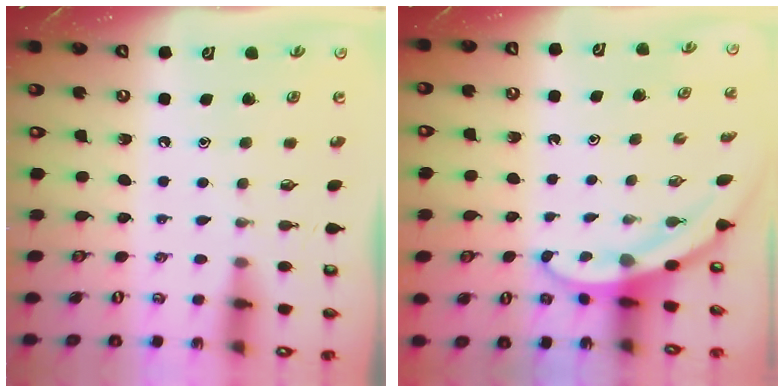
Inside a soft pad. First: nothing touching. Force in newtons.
{"total": 3.2, "press": 3.2, "slide": 0.1}